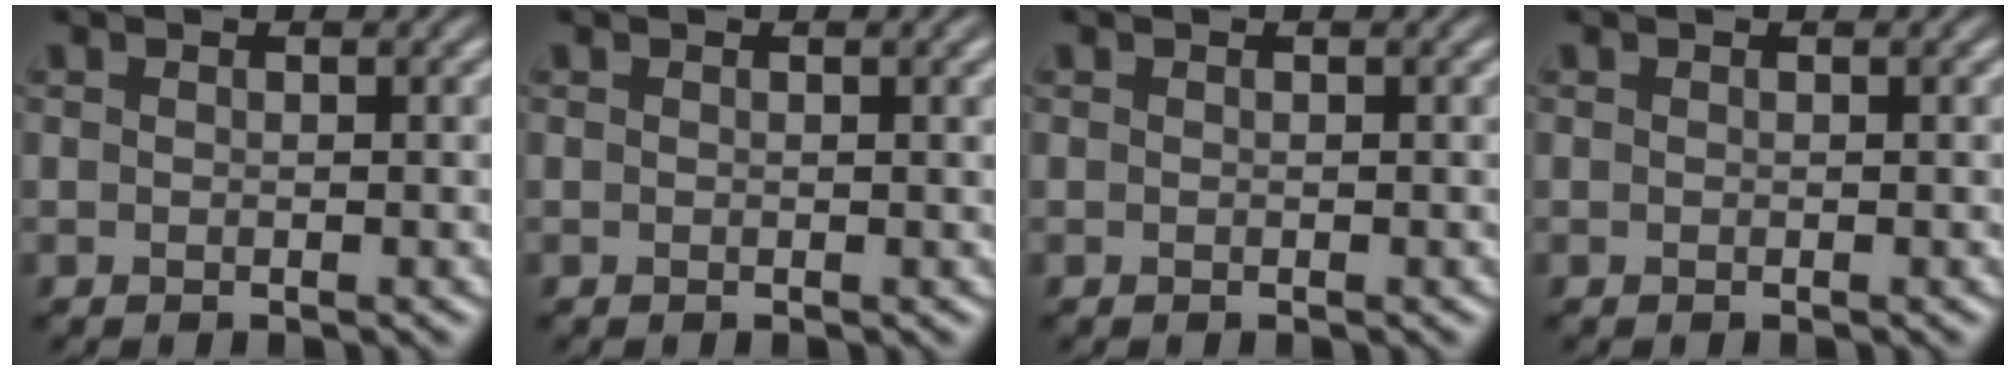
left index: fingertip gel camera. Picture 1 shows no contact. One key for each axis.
{"total": 0.9, "fx": 0.5, "fy": 0.2, "fz": 0.8, "tx": -0.007, "ty": 0.006, "tz": 0.007}
{"total": 0.0}
{"total": 0.0}